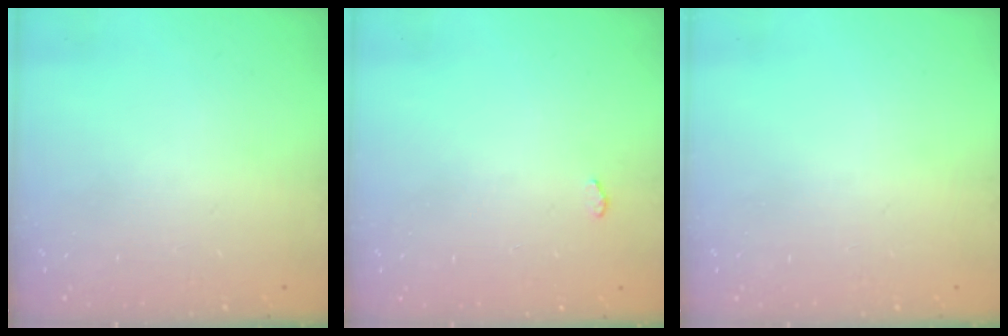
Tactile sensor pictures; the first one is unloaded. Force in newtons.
{"total": 2.2, "press": 2.2, "slide": 0.3}
{"total": 0.0}